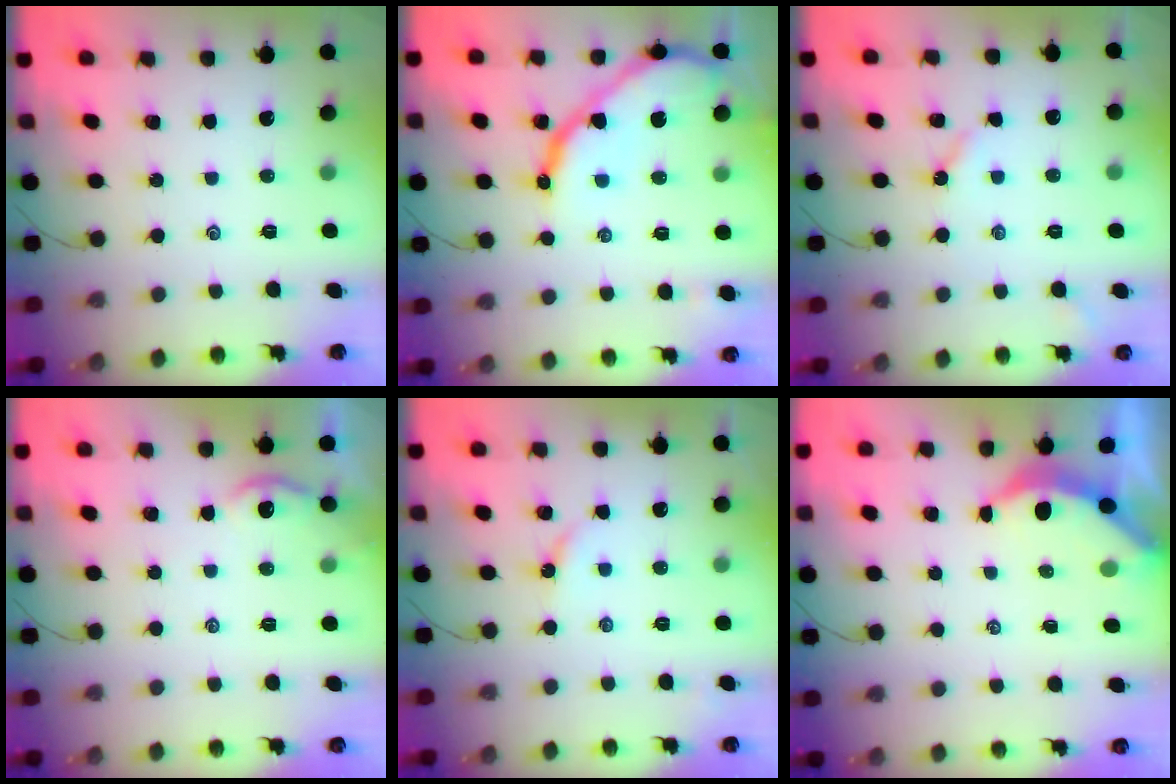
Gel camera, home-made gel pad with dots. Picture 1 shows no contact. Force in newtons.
{"total": 14.6, "press": 14.5, "slide": 1.3}
{"total": 3.5, "press": 3.5, "slide": 0.5}
{"total": 2.0, "press": 1.9, "slide": 0.5}
{"total": 2.9, "press": 2.9, "slide": 0.3}
{"total": 3.8, "press": 3.7, "slide": 0.5}